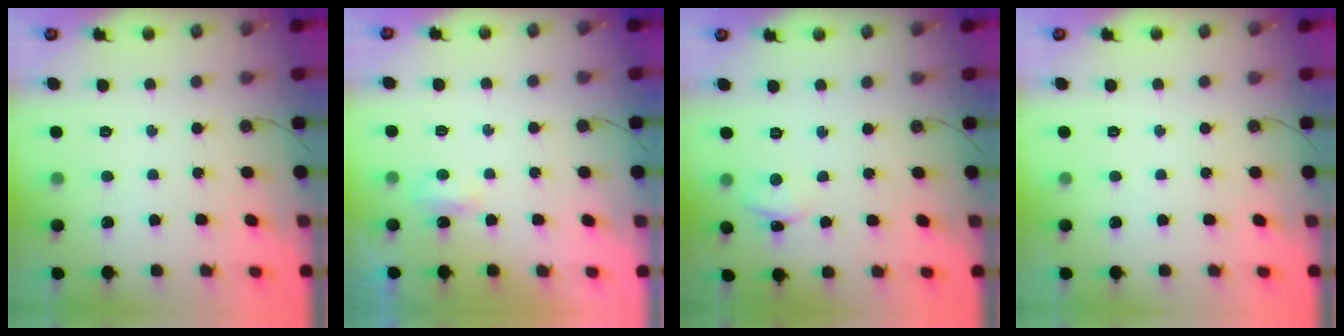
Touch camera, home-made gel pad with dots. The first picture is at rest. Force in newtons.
{"total": 2.9, "press": 2.8, "slide": 0.6}
{"total": 4.8, "press": 4.8, "slide": 0.4}
{"total": 0.0}